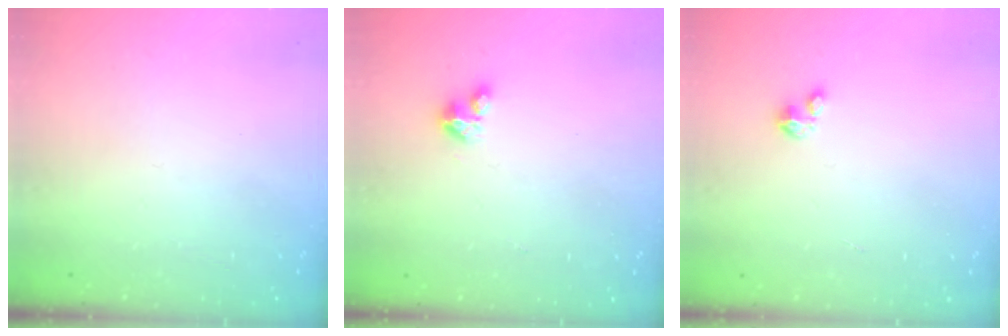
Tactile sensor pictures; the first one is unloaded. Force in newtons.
{"total": 2.8, "press": 2.8, "slide": 0.2}
{"total": 1.2, "press": 1.2, "slide": 0.2}